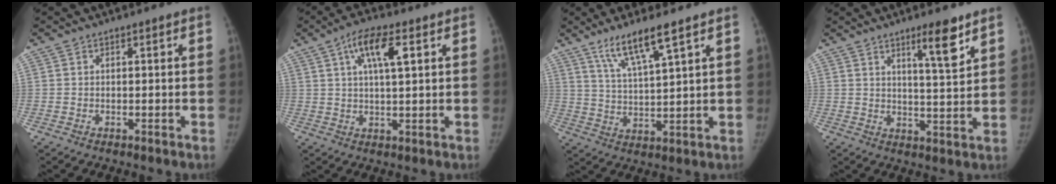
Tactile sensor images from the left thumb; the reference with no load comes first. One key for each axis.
{"total": 8.3, "fx": 3.2, "fy": 2.5, "fz": 7.2, "tx": -0.128, "ty": 0.003, "tz": 0.055}
{"total": 8.6, "fx": 5.7, "fy": 0.7, "fz": 6.3, "tx": -0.123, "ty": -0.033, "tz": 0.115}
{"total": 7.4, "fx": 4.8, "fy": 0.9, "fz": 5.6, "tx": -0.083, "ty": -0.036, "tz": 0.077}